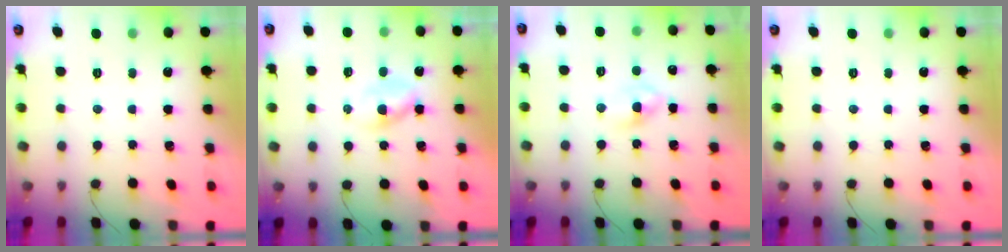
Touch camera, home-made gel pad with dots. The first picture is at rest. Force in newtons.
{"total": 3.4, "press": 3.2, "slide": 1.1}
{"total": 2.7, "press": 2.5, "slide": 1.1}
{"total": 0.0}